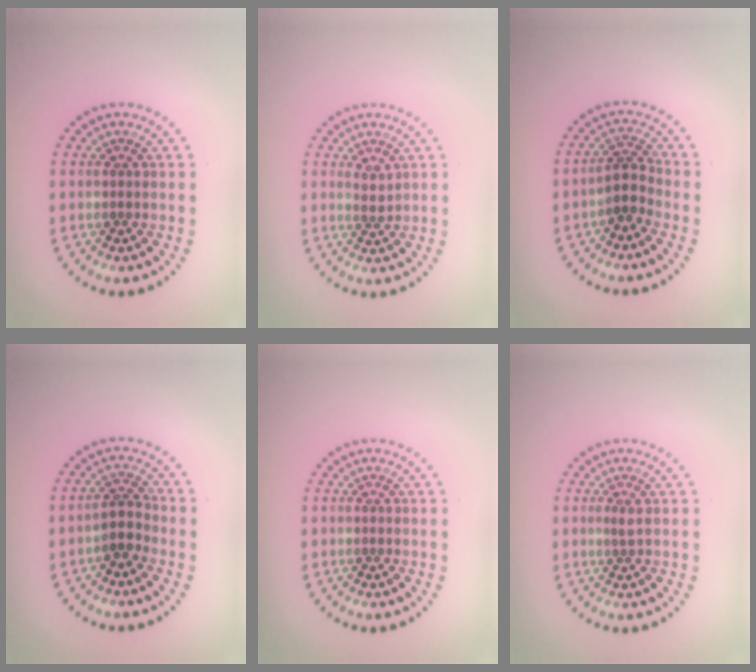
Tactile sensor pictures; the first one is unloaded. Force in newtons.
{"total": 1.3, "press": 1.0, "slide": 0.8}
{"total": 2.2, "press": 1.8, "slide": 1.3}
{"total": 2.3, "press": 1.9, "slide": 1.3}
{"total": 0.0}
{"total": 0.9, "press": 0.6, "slide": 0.7}